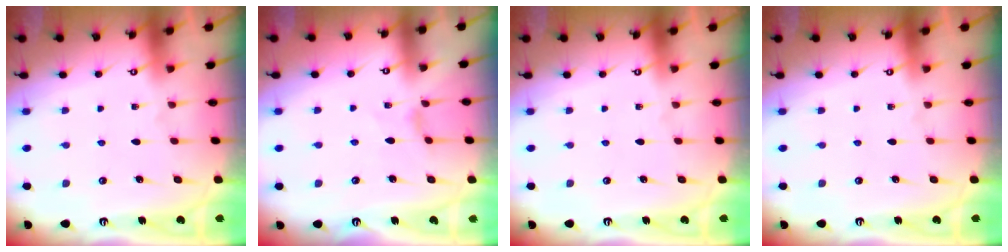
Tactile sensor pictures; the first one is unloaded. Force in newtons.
{"total": 0.9, "press": 0.8, "slide": 0.4}
{"total": 0.0}
{"total": 0.0}